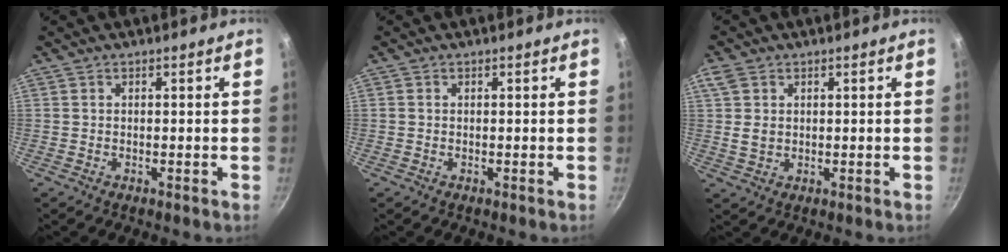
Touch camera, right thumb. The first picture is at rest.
{"total": 0.0}
{"total": 4.5, "force": [1.2, 3.4, 2.7], "torque": [-0.044, -0.003, 0.022]}